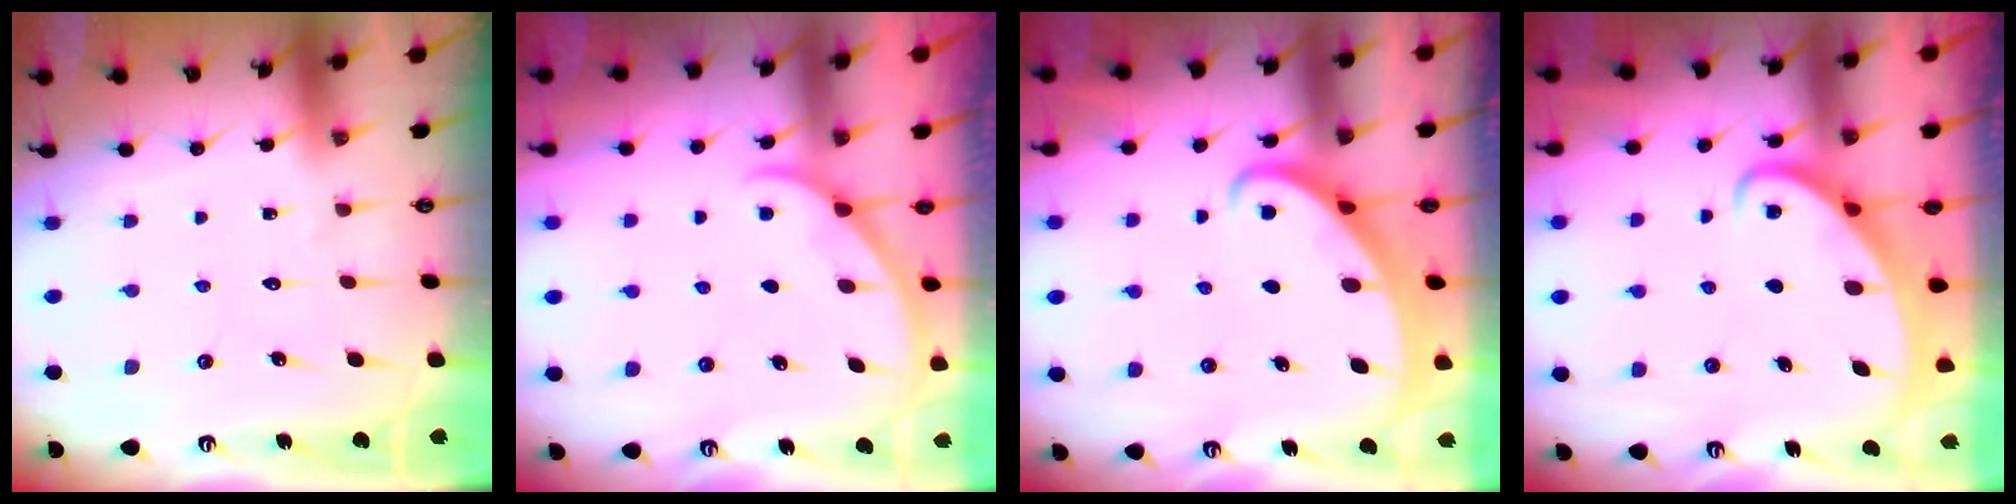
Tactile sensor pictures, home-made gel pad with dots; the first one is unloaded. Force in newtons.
{"total": 2.0, "press": 2.0, "slide": 0.2}
{"total": 2.6, "press": 2.6, "slide": 0.2}
{"total": 2.3, "press": 2.3, "slide": 0.3}